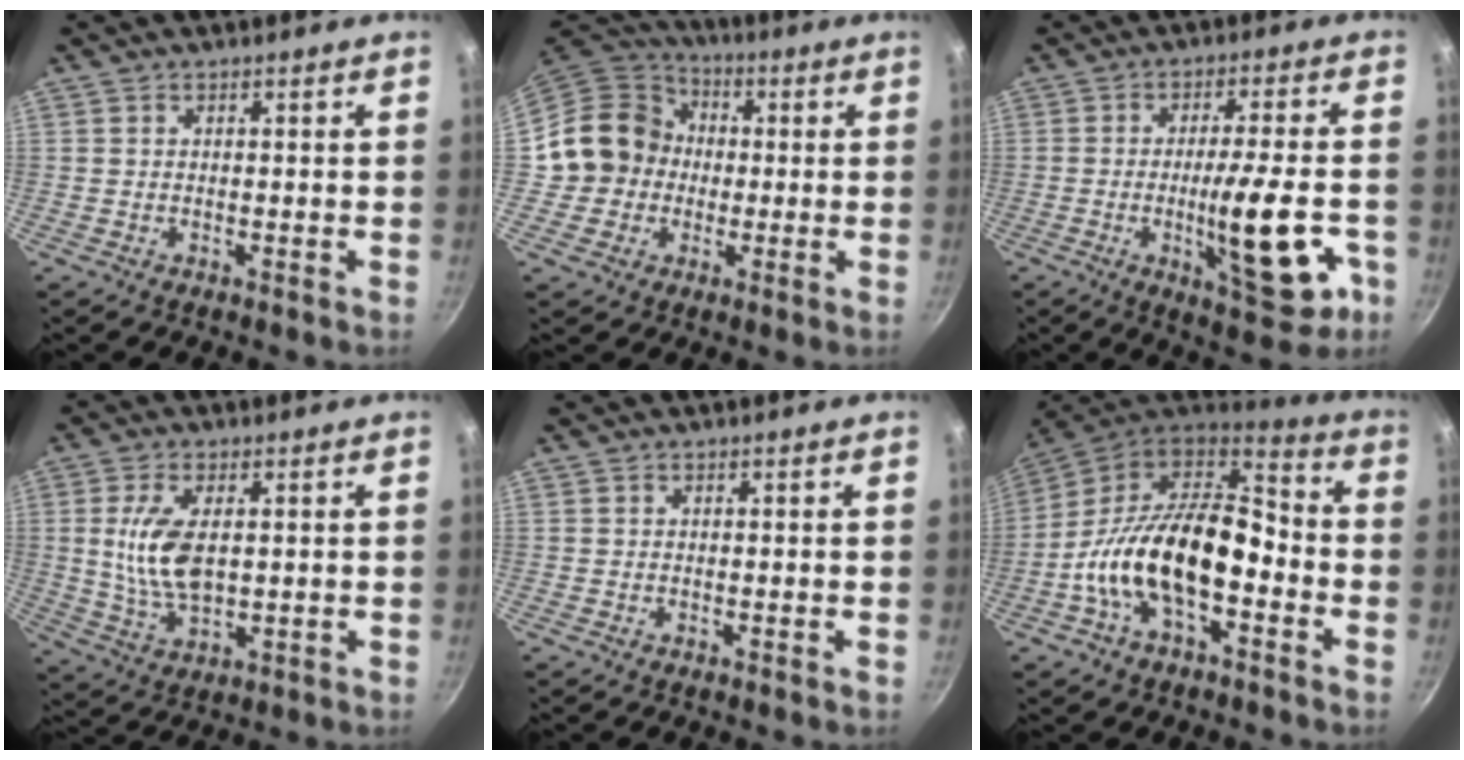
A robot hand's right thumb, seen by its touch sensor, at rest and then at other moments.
{"total": 12.6, "force": [-0.4, 11.7, 4.5], "torque": [-0.046, 0.031, -0.022]}
{"total": 15.9, "force": [-4.6, 4.3, 14.6], "torque": [-0.198, 0.009, -0.062]}
{"total": 10.2, "force": [1.4, 5.4, 8.6], "torque": [-0.166, -0.011, 0.033]}
{"total": 0.0}
{"total": 21.4, "force": [-5.1, 11.8, 17.1], "torque": [-0.290, 0.056, -0.104]}